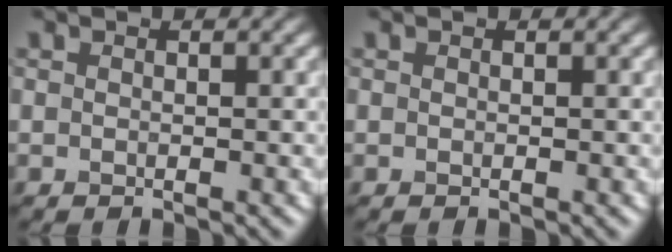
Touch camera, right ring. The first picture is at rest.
{"total": 0.0}